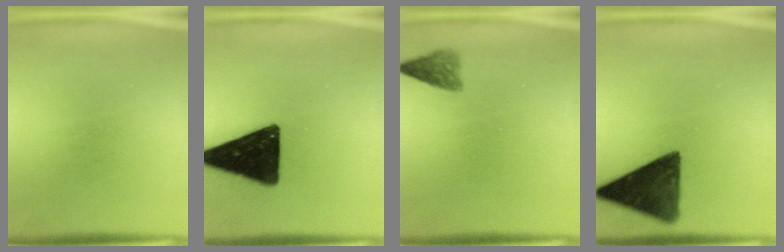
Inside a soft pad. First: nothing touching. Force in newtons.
{"total": 18.7}
{"total": 2.3}
{"total": 12.8}